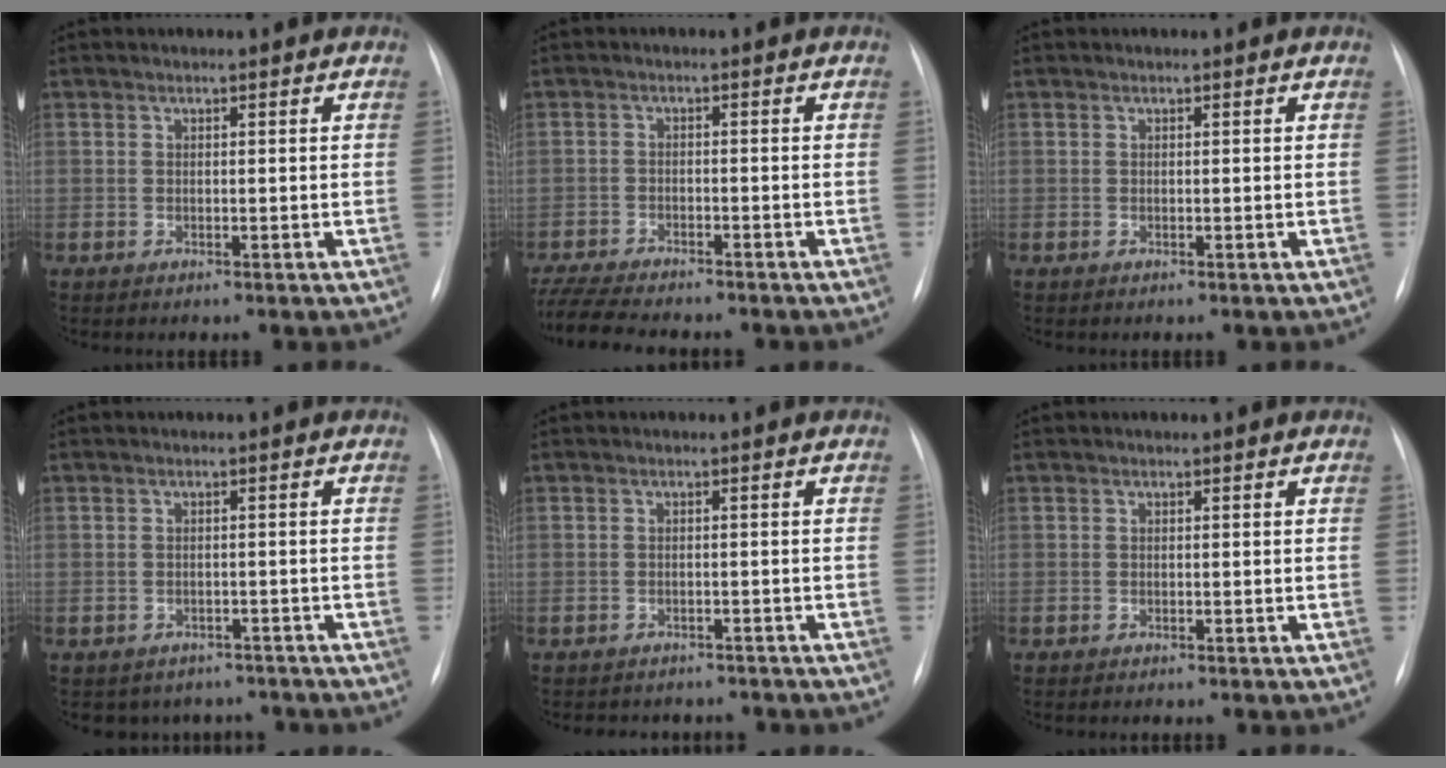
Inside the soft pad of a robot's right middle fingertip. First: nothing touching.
{"total": 11.1, "force": [-9.8, 1.8, 4.7], "torque": [-0.085, -0.014, -0.155]}
{"total": 0.0}
{"total": 6.2, "force": [-5.3, 3.3, 0.0], "torque": [0.011, 0.019, -0.058]}
{"total": 6.0, "force": [-5.5, 2.4, 0.8], "torque": [-0.008, 0.005, -0.061]}
{"total": 0.5, "force": [-0.5, 0.0, 0.2], "torque": [-0.006, -0.002, -0.009]}